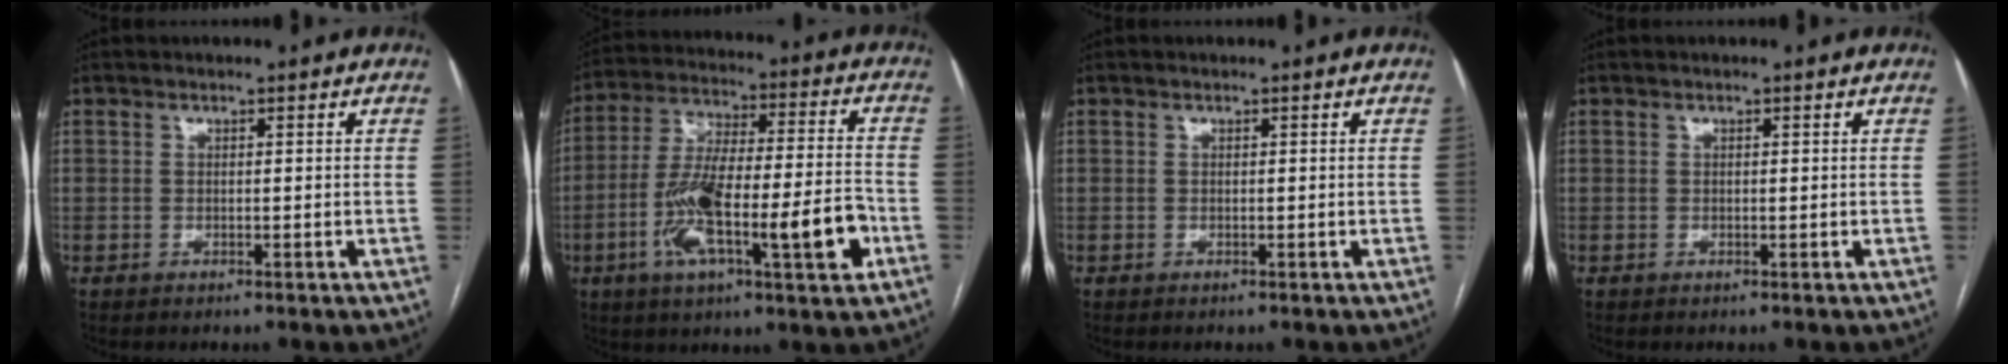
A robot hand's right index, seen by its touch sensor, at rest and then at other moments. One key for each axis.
{"total": 18.7, "fx": -6.0, "fy": 2.9, "fz": 17.4, "tx": -0.295, "ty": 0.009, "tz": -0.096}
{"total": 0.0}
{"total": 0.0}